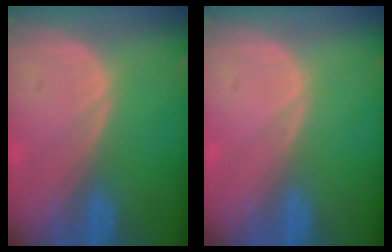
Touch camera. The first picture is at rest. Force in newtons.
{"total": 0.0}